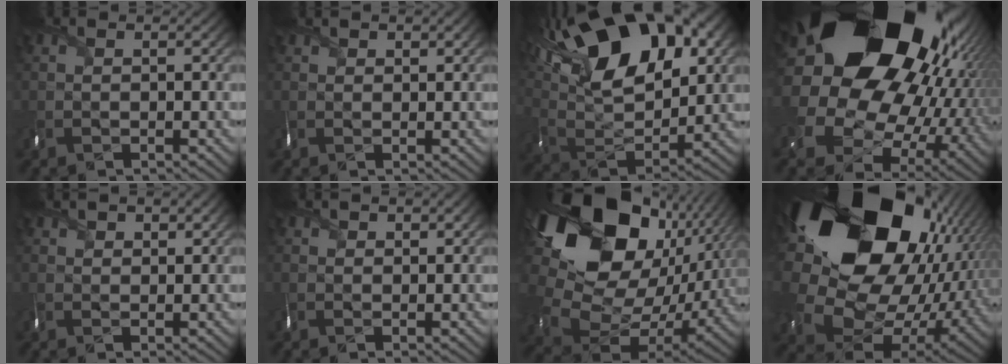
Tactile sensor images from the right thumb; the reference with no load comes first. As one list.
[{"total": 2.0, "force": [1.3, 1.2, 0.9], "torque": [-0.020, 0.004, 0.024]}, {"total": 20.0, "force": [9.7, 10.4, 14.0], "torque": [-0.274, 0.053, 0.151]}, {"total": 25.5, "force": [8.8, 18.7, 15.1], "torque": [-0.337, -0.009, 0.152]}, {"total": 3.0, "force": [2.2, 1.5, 1.3], "torque": [-0.030, 0.004, 0.038]}, {"total": 2.3, "force": [1.6, 1.3, 1.1], "torque": [-0.023, 0.005, 0.029]}, {"total": 21.1, "force": [7.5, 14.6, 13.4], "torque": [-0.298, -0.006, 0.163]}, {"total": 23.7, "force": [7.2, 17.0, 14.8], "torque": [-0.321, -0.023, 0.151]}]